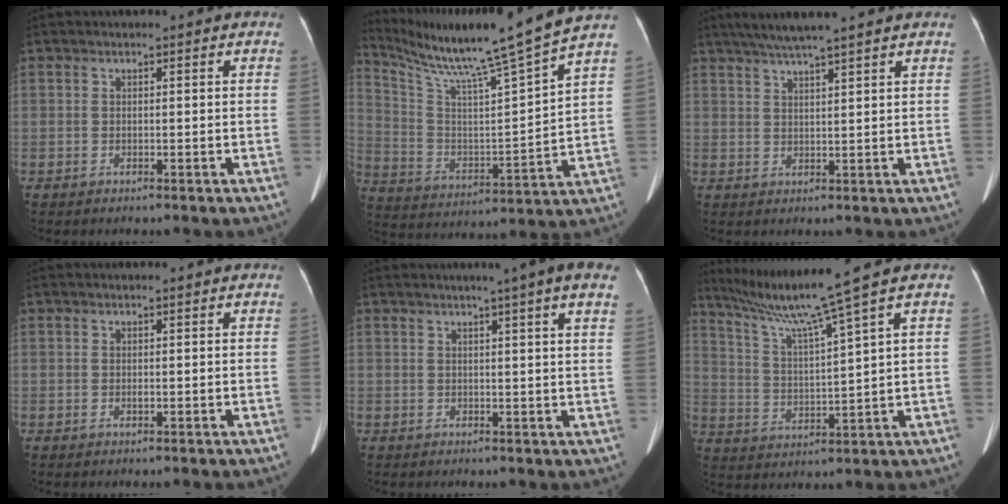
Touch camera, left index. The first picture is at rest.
{"total": 20.6, "force": [17.0, -2.2, 11.6], "torque": [-0.210, -0.024, 0.273]}
{"total": 7.9, "force": [6.4, -0.6, 4.5], "torque": [-0.077, 0.027, 0.099]}
{"total": 0.7, "force": [0.3, 0.2, 0.5], "torque": [-0.011, 0.010, 0.004]}
{"total": 6.9, "force": [4.7, -0.7, 5.1], "torque": [-0.066, 0.015, 0.044]}
{"total": 10.3, "force": [7.8, -3.4, 5.8], "torque": [-0.108, -0.014, 0.149]}